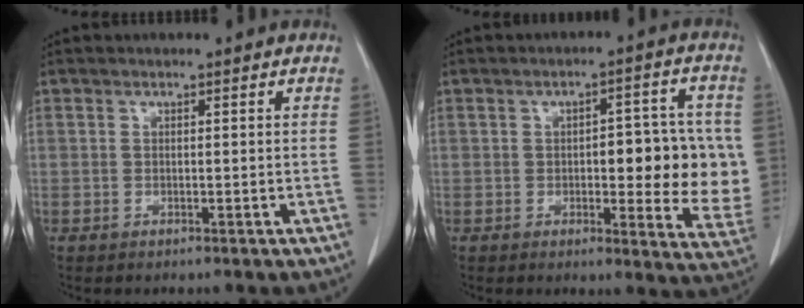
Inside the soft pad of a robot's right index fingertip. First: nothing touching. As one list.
[{"total": 12.9, "force": [0.0, 4.4, 12.1], "torque": [-0.138, 0.010, 0.006]}]